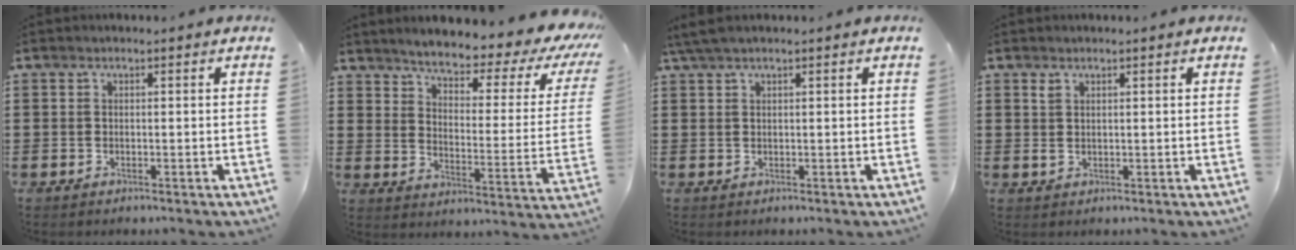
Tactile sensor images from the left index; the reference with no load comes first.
{"total": 4.5, "force": [3.9, 0.3, 2.3], "torque": [-0.060, -0.036, 0.055]}
{"total": 1.8, "force": [1.2, 0.1, 1.4], "torque": [-0.028, 0.001, 0.022]}
{"total": 1.2, "force": [0.6, 0.6, 0.8], "torque": [-0.019, 0.002, 0.012]}